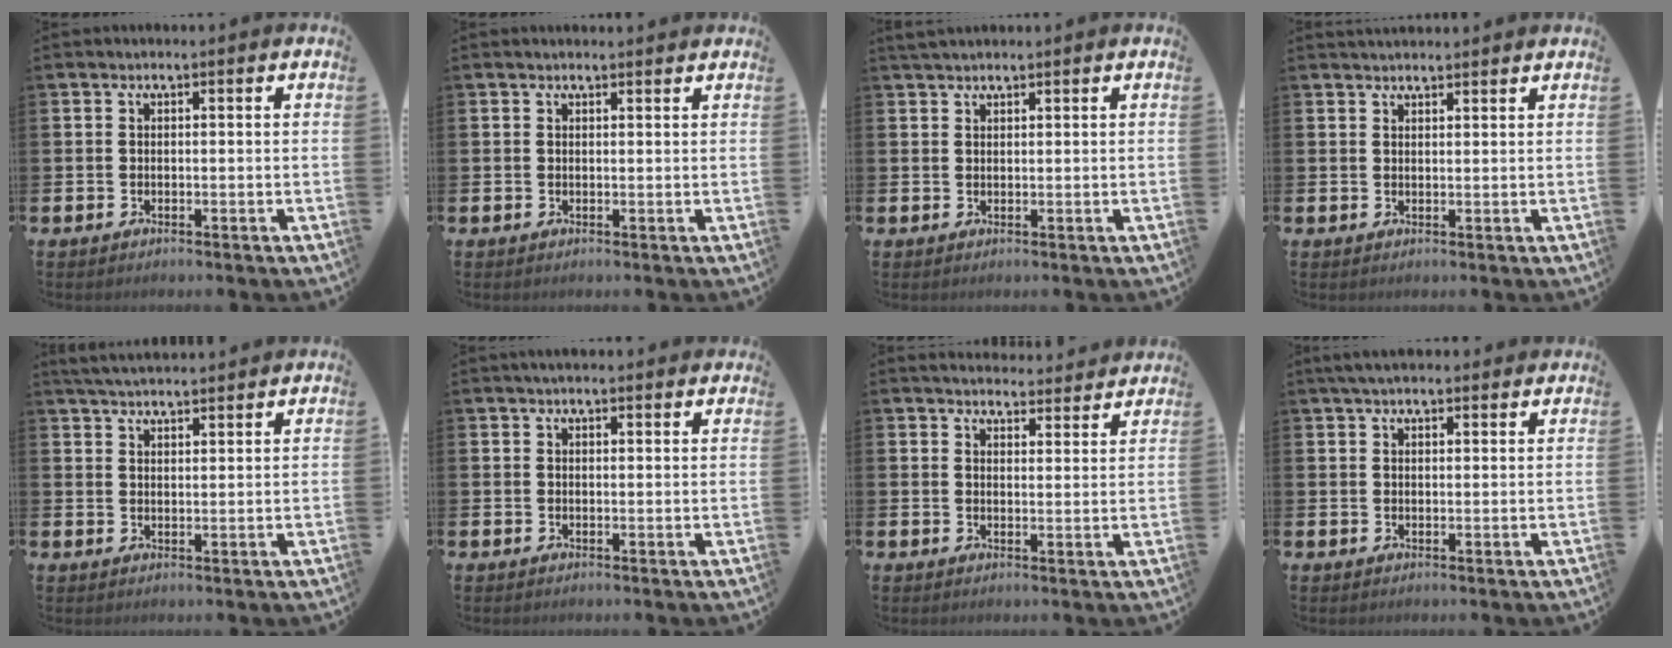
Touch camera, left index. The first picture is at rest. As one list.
[{"total": 0.9, "force": [0.8, 0.1, 0.2], "torque": [0.007, -0.003, 0.013]}, {"total": 1.7, "force": [1.6, 0.4, 0.4], "torque": [0.001, 0.000, 0.027]}, {"total": 2.1, "force": [2.1, 0.3, 0.1], "torque": [-0.002, -0.007, 0.038]}, {"total": 4.0, "force": [4.0, 0.2, 0.5], "torque": [-0.016, -0.018, 0.072]}, {"total": 2.2, "force": [2.2, 0.4, 0.5], "torque": [-0.001, -0.007, 0.037]}, {"total": 3.8, "force": [3.7, 0.8, -0.1], "torque": [0.005, -0.025, 0.065]}, {"total": 3.5, "force": [3.2, 0.9, 1.3], "torque": [-0.029, -0.005, 0.058]}]